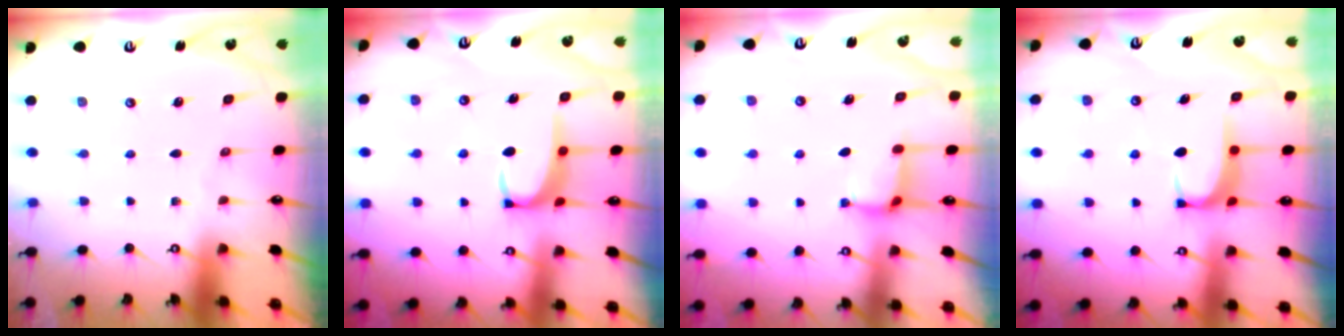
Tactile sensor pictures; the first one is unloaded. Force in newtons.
{"total": 3.3, "press": 3.3, "slide": 0.6}
{"total": 2.6, "press": 2.6, "slide": 0.3}
{"total": 1.9, "press": 1.9, "slide": 0.6}